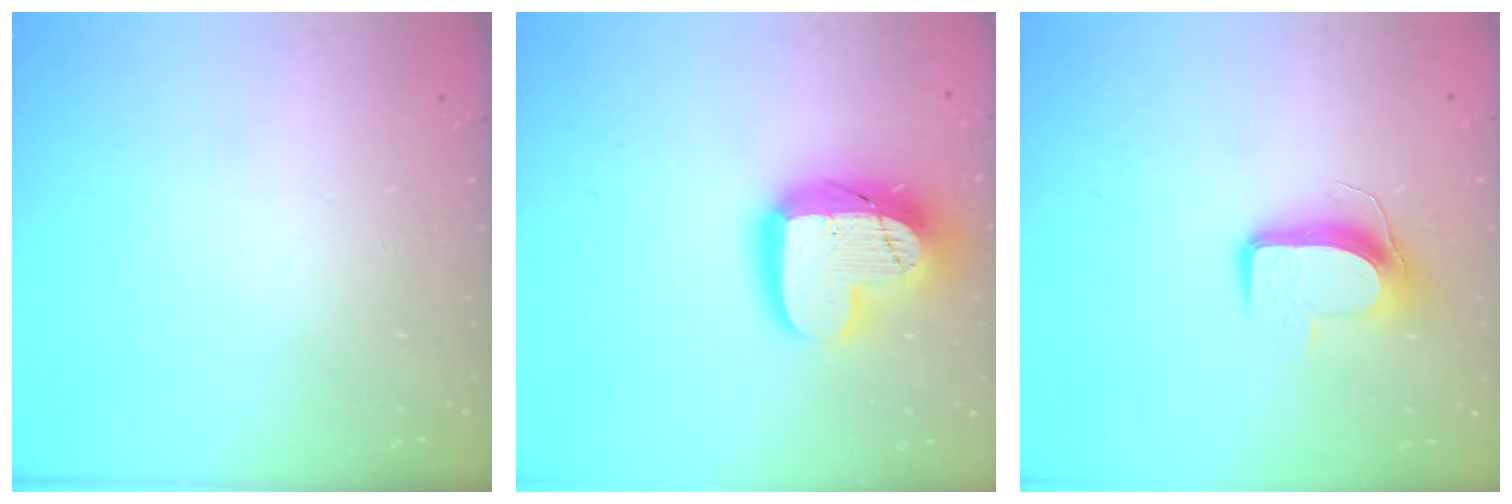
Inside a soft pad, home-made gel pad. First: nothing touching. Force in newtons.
{"total": 20.6, "press": 20.6, "slide": 1.5}
{"total": 9.8, "press": 9.8, "slide": 0.3}